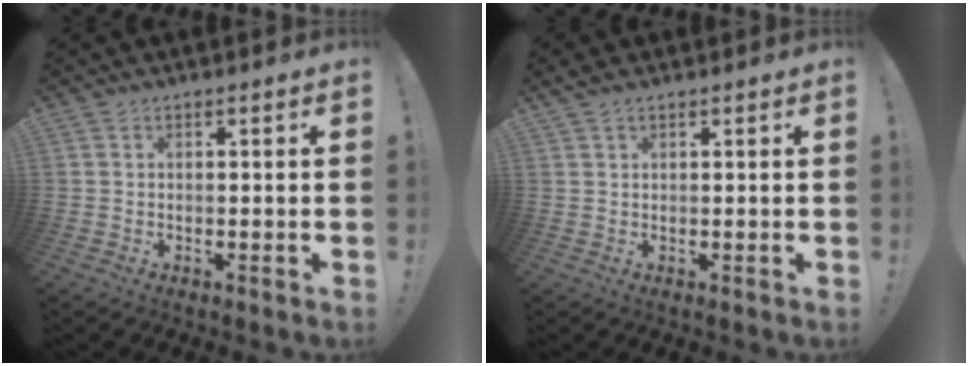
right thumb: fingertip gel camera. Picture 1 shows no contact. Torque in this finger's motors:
{"motor_torque": [-0.65, 0.78, 0.20, 0.07, 0.01]}